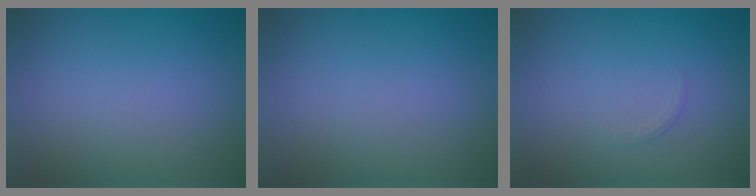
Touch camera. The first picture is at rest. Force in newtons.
{"total": 0.0}
{"total": 0.7, "press": 0.7, "slide": 0.1}